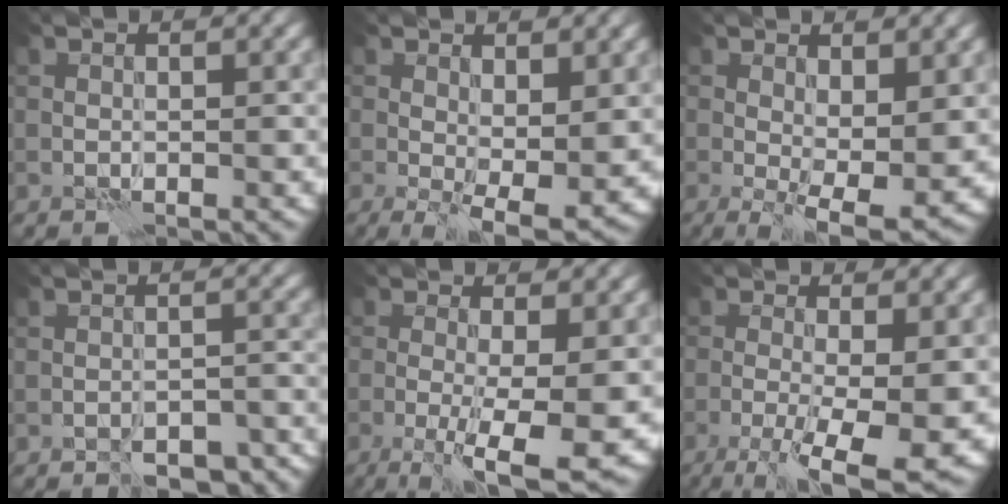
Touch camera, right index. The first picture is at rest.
{"total": 6.5, "force": [-0.7, 2.7, 5.9], "torque": [-0.095, -0.015, -0.003]}
{"total": 7.4, "force": [-0.8, 3.0, 6.7], "torque": [-0.106, -0.015, -0.006]}
{"total": 6.1, "force": [-5.1, 2.5, 2.3], "torque": [-0.015, 0.003, -0.065]}
{"total": 8.6, "force": [-2.7, 1.9, 7.9], "torque": [-0.122, -0.009, -0.040]}
{"total": 9.8, "force": [-3.9, 3.0, 8.5], "torque": [-0.137, -0.014, -0.058]}